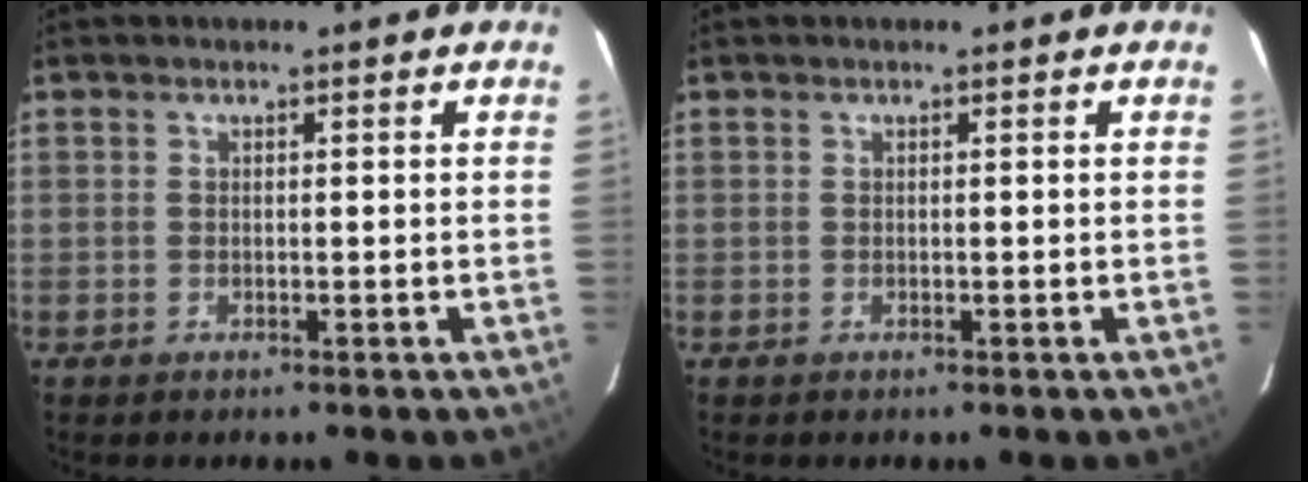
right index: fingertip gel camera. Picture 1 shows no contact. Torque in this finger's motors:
{"motor_torque": [0.00, 0.00, 0.04, 0.01]}